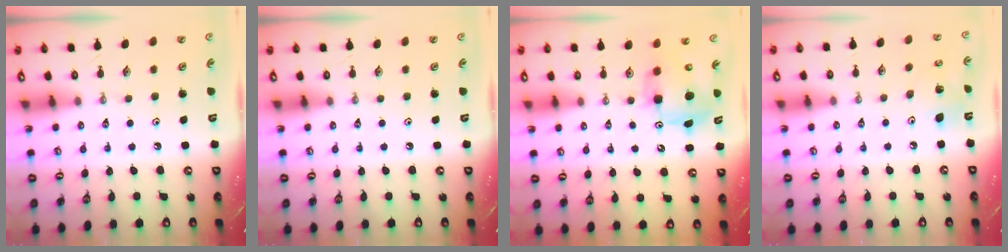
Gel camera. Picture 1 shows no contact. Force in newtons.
{"total": 0.0}
{"total": 7.2, "press": 7.2, "slide": 0.6}
{"total": 7.9, "press": 7.7, "slide": 1.6}